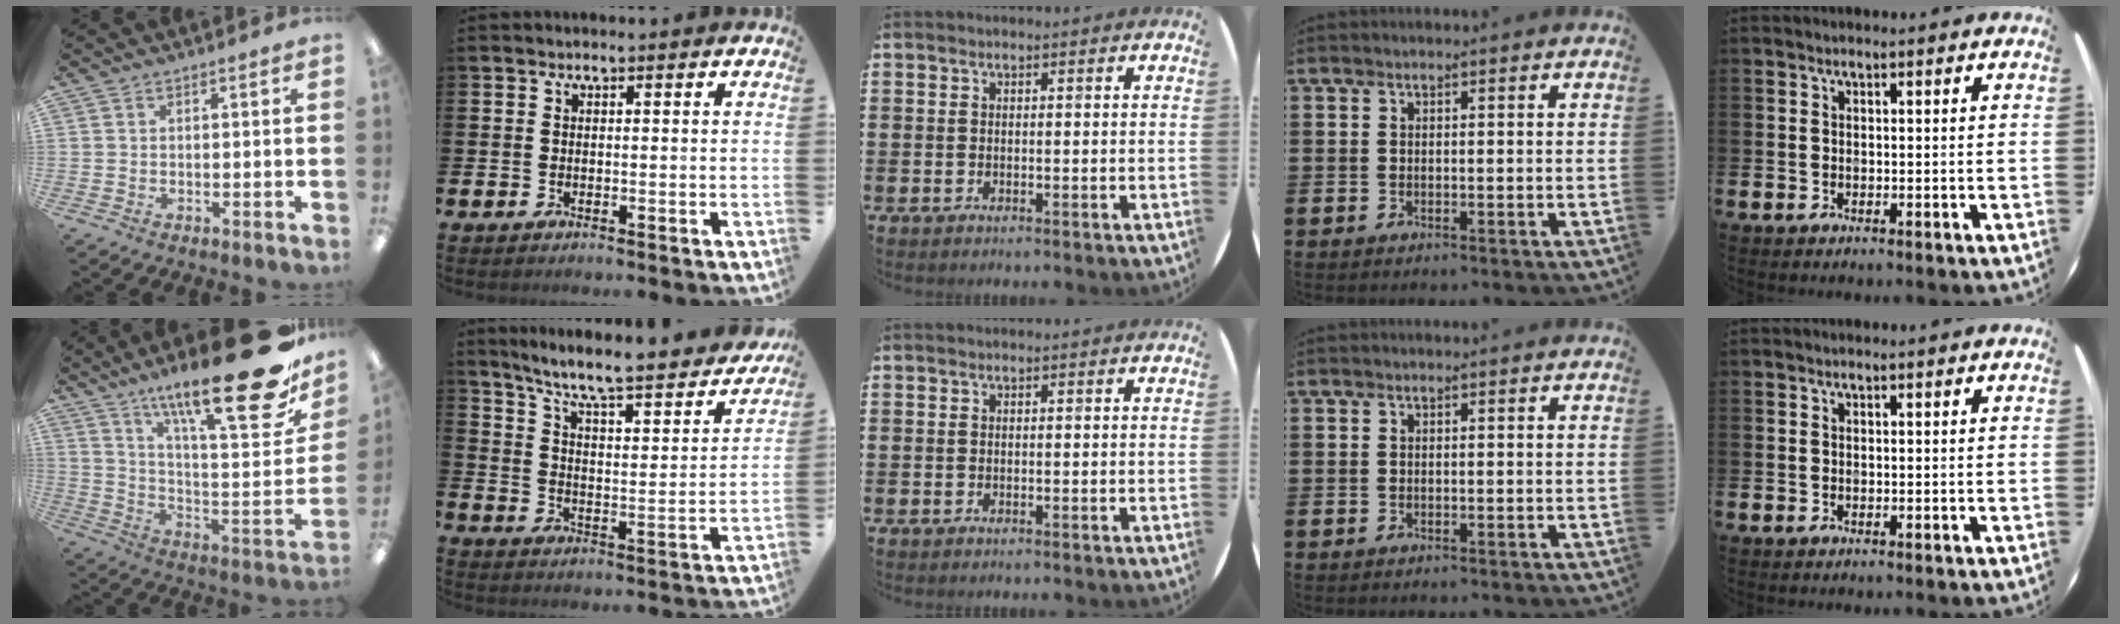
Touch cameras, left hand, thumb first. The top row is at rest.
{"thumb": {"total": 26.5, "force": [17.0, 6.4, 19.3], "torque": [-0.284, -0.116, 0.270]}, "index": {"total": 8.1, "force": [7.3, 0.8, 3.5], "torque": [-0.095, -0.059, 0.117]}}